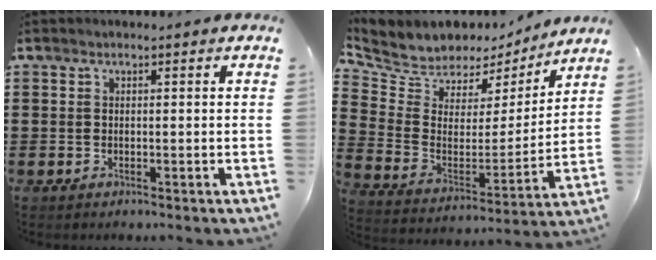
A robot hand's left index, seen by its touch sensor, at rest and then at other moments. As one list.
[{"total": 6.7, "force": [6.1, 2.7, -0.4], "torque": [-0.042, -0.053, 0.107]}]